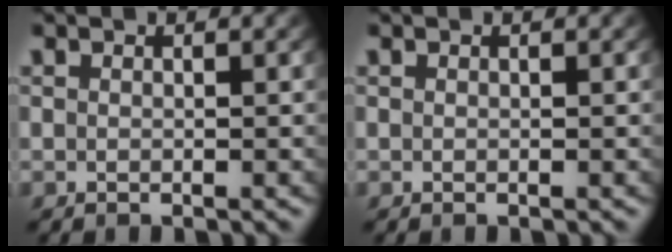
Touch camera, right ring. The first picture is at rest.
{"total": 0.0}